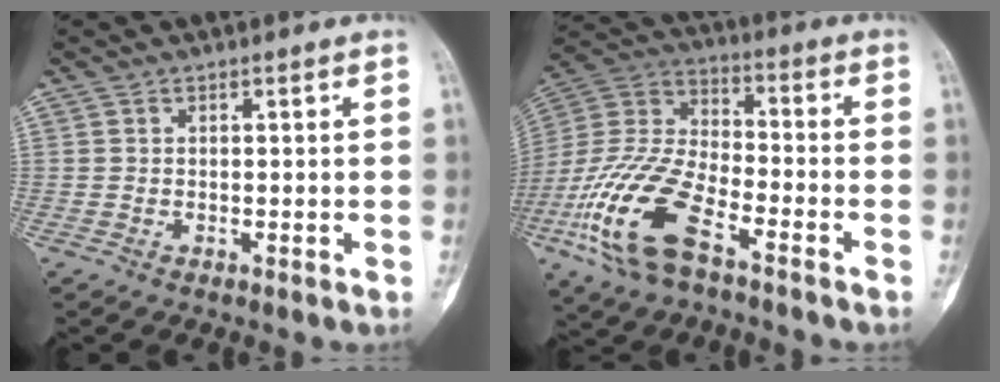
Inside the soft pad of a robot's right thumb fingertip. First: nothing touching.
{"total": 19.0, "force": [-9.1, 8.3, 14.5], "torque": [-0.307, 0.035, -0.180]}